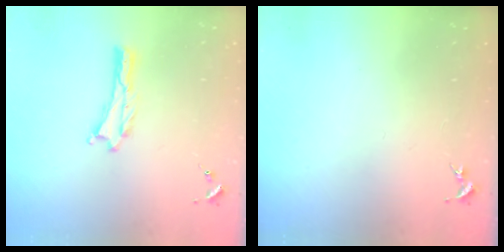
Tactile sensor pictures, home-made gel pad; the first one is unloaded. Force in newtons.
{"total": 0.0}